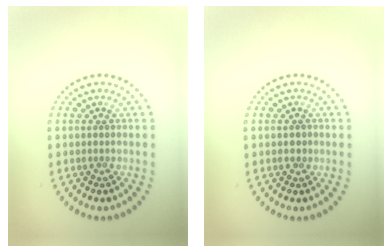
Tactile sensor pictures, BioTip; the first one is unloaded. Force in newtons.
{"total": 0.8, "press": 0.8, "slide": 0.2}